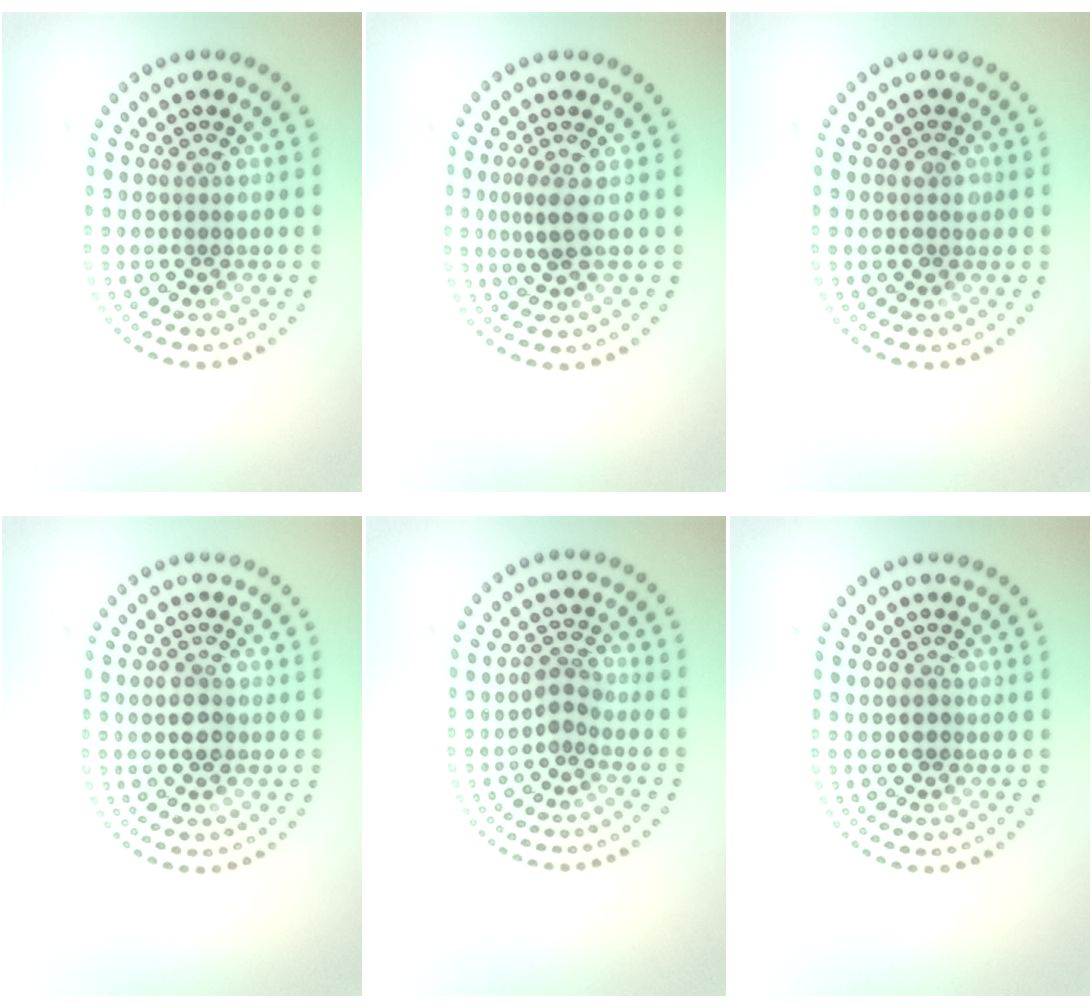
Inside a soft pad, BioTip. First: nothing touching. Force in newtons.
{"total": 2.3, "press": 1.7, "slide": 1.5}
{"total": 1.0, "press": 1.0, "slide": 0.1}
{"total": 2.8, "press": 2.8, "slide": 0.1}
{"total": 2.1, "press": 1.9, "slide": 0.7}
{"total": 1.2, "press": 1.2, "slide": 0.0}